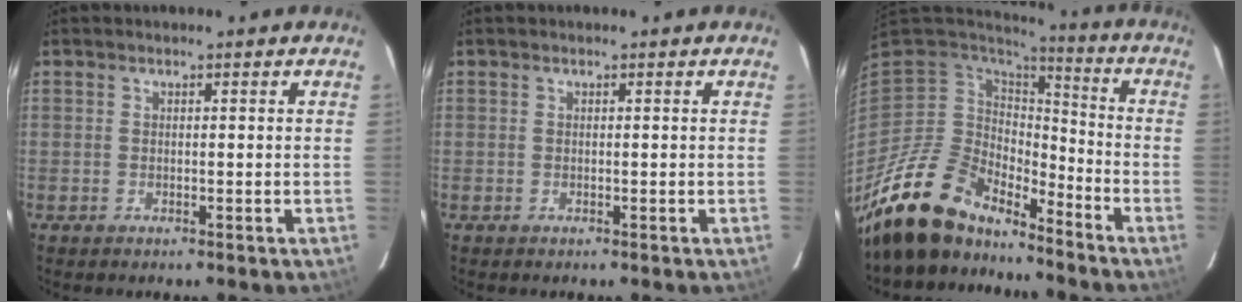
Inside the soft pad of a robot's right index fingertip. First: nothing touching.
{"total": 0.0}
{"total": 17.1, "force": [-14.7, 6.3, 6.1], "torque": [-0.134, -0.013, -0.265]}